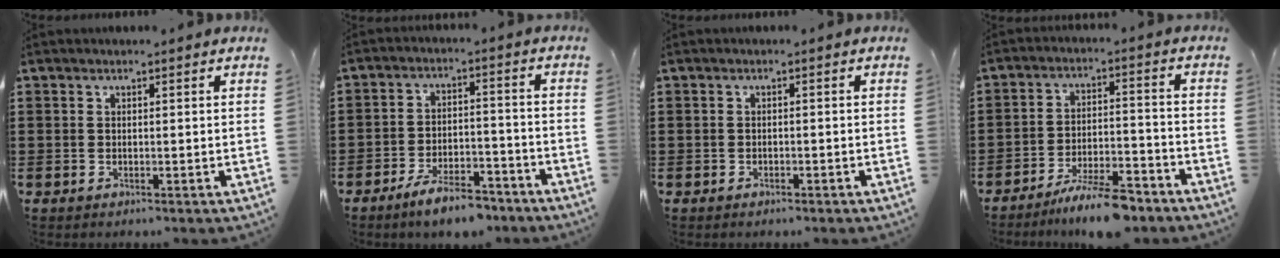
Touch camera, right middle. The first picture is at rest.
{"total": 7.0, "force": [-6.2, 1.6, 2.9], "torque": [-0.054, 0.010, -0.115]}
{"total": 0.8, "force": [-0.7, 0.3, 0.2], "torque": [-0.006, -0.002, -0.014]}
{"total": 8.4, "force": [-7.1, 1.0, 4.2], "torque": [-0.072, 0.009, -0.130]}